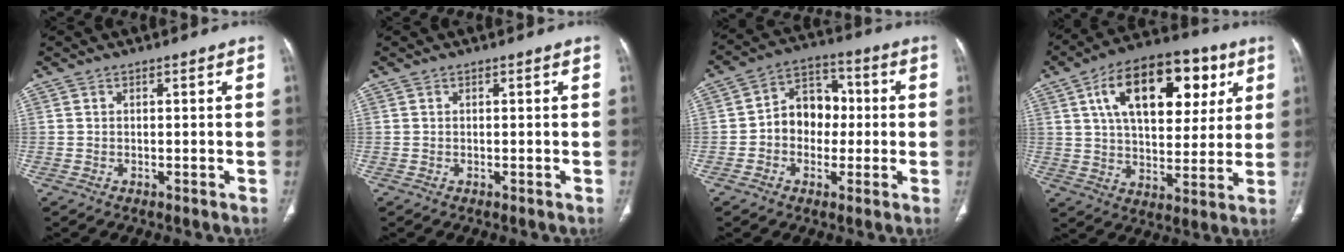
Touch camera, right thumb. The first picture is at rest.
{"total": 0.0}
{"total": 10.3, "force": [-0.4, 8.0, 6.4], "torque": [-0.060, 0.033, -0.016]}
{"total": 21.9, "force": [8.3, 12.0, 16.4], "torque": [-0.222, -0.004, 0.128]}